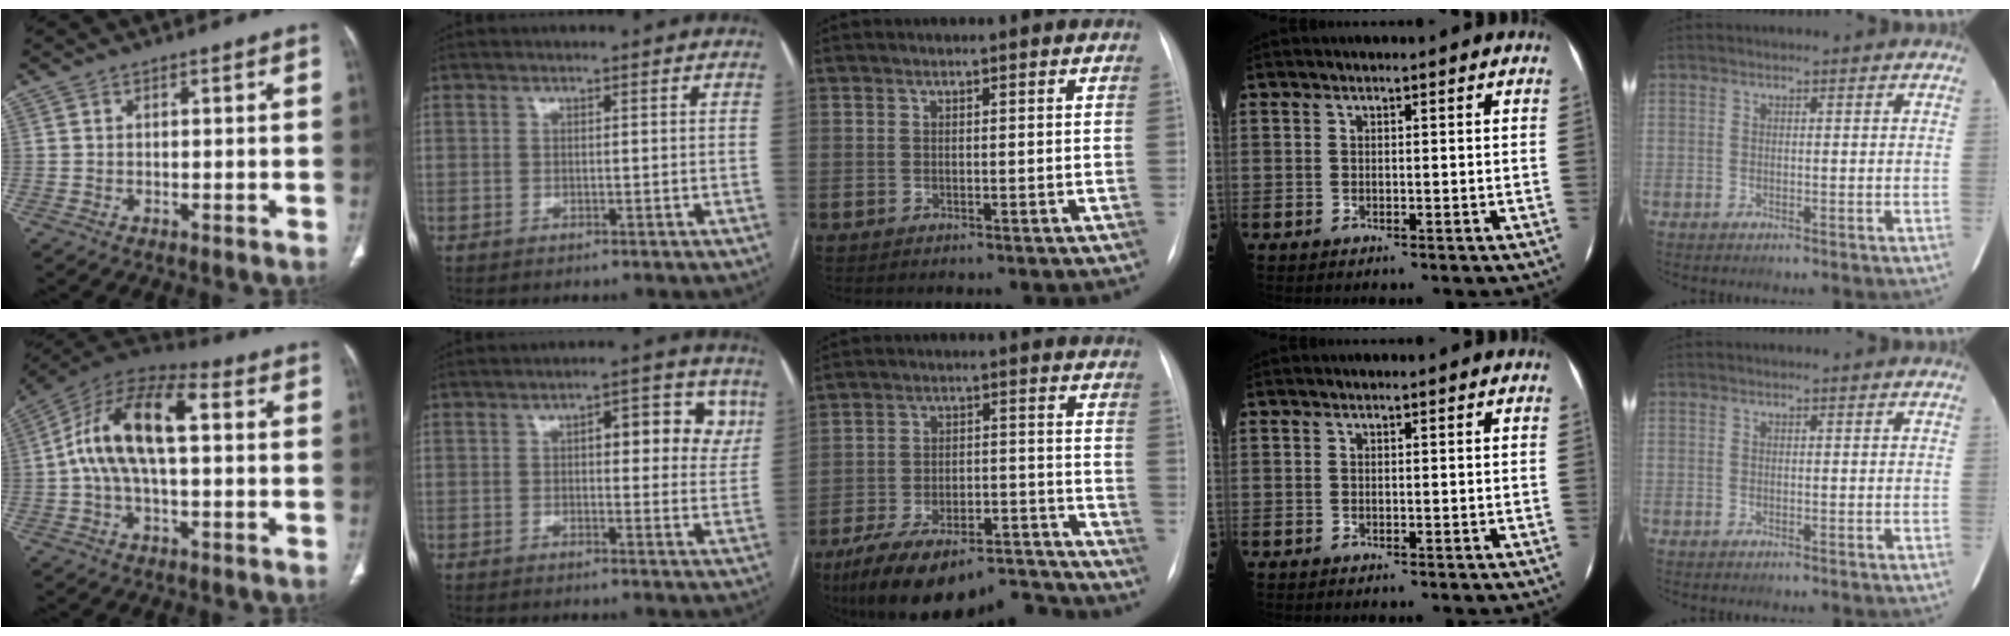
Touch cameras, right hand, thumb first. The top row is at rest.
{"thumb": {"total": 16.1, "force": [1.8, 7.6, 14.1], "torque": [-0.261, 0.046, 0.025]}, "index": {"total": 8.9, "force": [2.9, 3.7, 7.5], "torque": [-0.082, 0.018, 0.033]}, "middle": {"total": 18.6, "force": [-15.9, 6.0, 7.6], "torque": [-0.123, 0.025, -0.238]}}